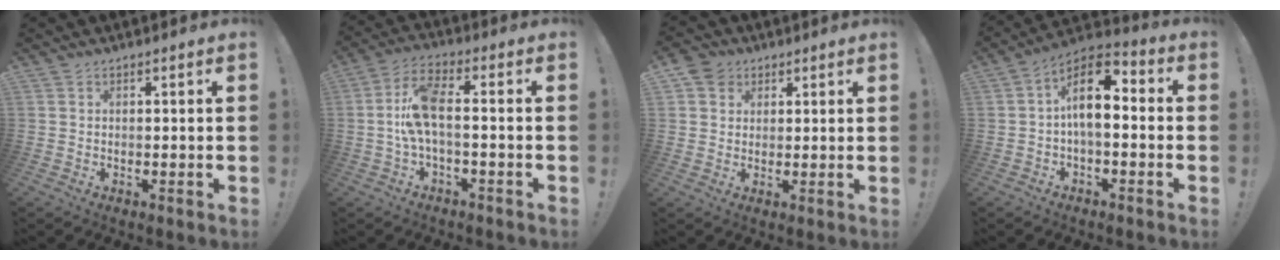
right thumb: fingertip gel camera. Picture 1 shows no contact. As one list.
[{"total": 10.3, "force": [-0.1, 3.3, 9.8], "torque": [-0.196, -0.004, -0.003]}, {"total": 6.2, "force": [2.8, 5.4, 1.3], "torque": [-0.022, -0.011, 0.057]}, {"total": 11.6, "force": [0.8, 5.9, 9.9], "torque": [-0.170, 0.008, 0.013]}]